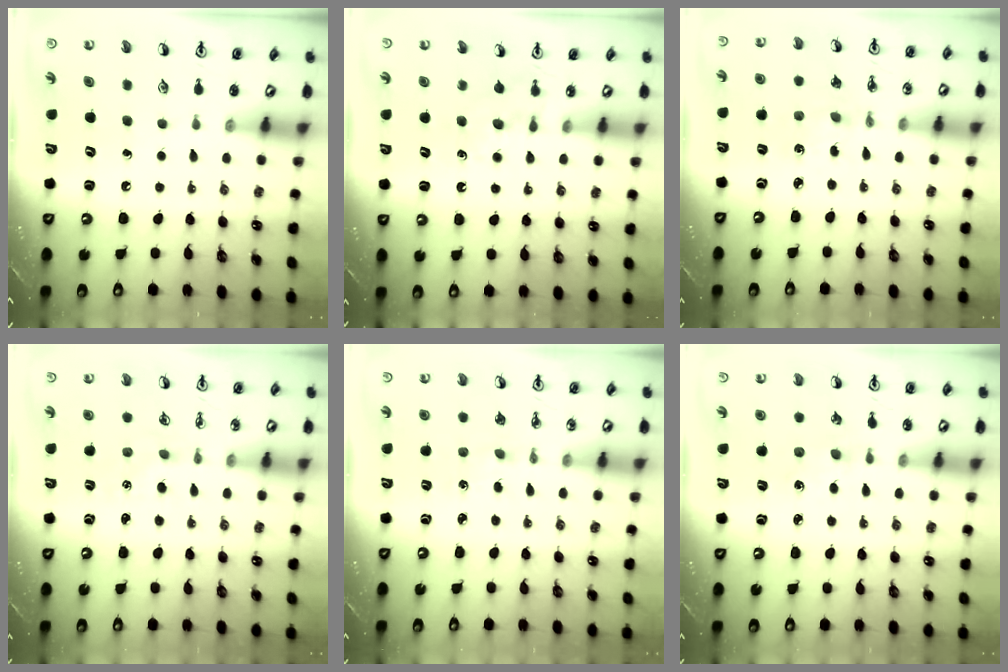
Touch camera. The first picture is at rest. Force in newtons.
{"total": 5.6, "press": 5.6, "slide": 0.8}
{"total": 2.7, "press": 2.6, "slide": 0.4}
{"total": 2.3, "press": 2.3, "slide": 0.3}
{"total": 0.0}
{"total": 1.0, "press": 0.9, "slide": 0.4}